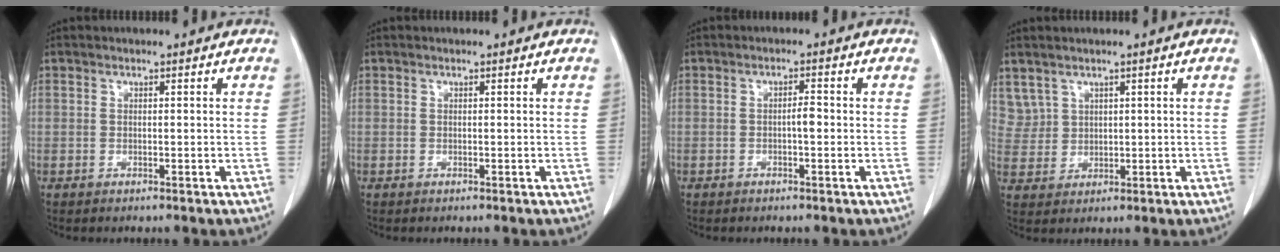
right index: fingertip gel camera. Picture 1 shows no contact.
{"total": 0.0}
{"total": 1.6, "force": [-0.4, 0.4, 1.5], "torque": [-0.023, 0.003, -0.009]}
{"total": 4.2, "force": [2.6, 3.2, 0.0], "torque": [0.002, 0.007, 0.061]}